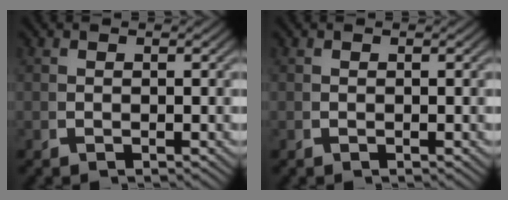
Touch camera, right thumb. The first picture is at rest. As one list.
[{"total": 0.0}]